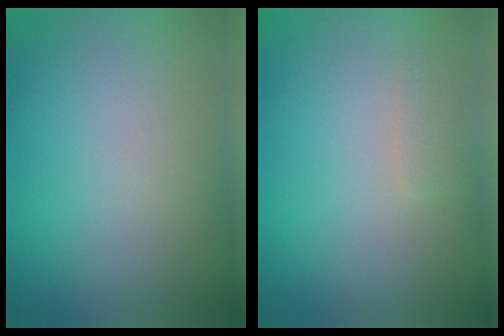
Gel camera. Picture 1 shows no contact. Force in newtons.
{"total": 0.8, "press": 0.8, "slide": 0.0}